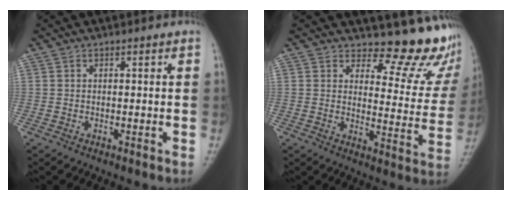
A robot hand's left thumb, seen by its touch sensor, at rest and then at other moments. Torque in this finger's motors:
{"motor_torque": [0.85, 0.92, 0.02, -0.02, -0.06]}